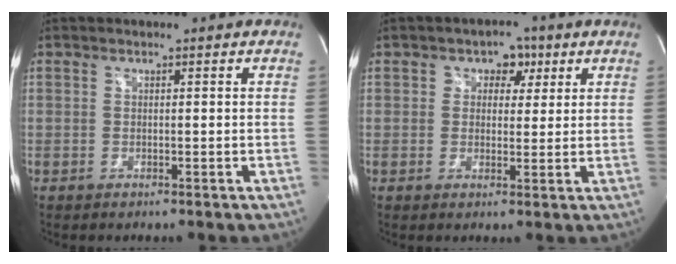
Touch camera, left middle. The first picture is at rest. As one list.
[{"total": 4.1, "force": [1.7, 3.0, 2.1], "torque": [-0.022, 0.012, 0.024]}]